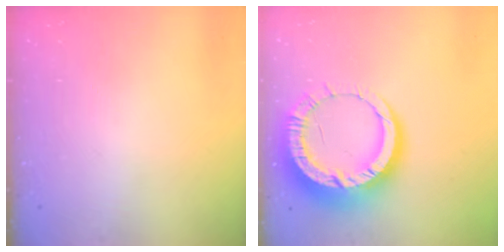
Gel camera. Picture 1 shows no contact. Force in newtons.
{"total": 17.1, "press": 17.0, "slide": 1.9}